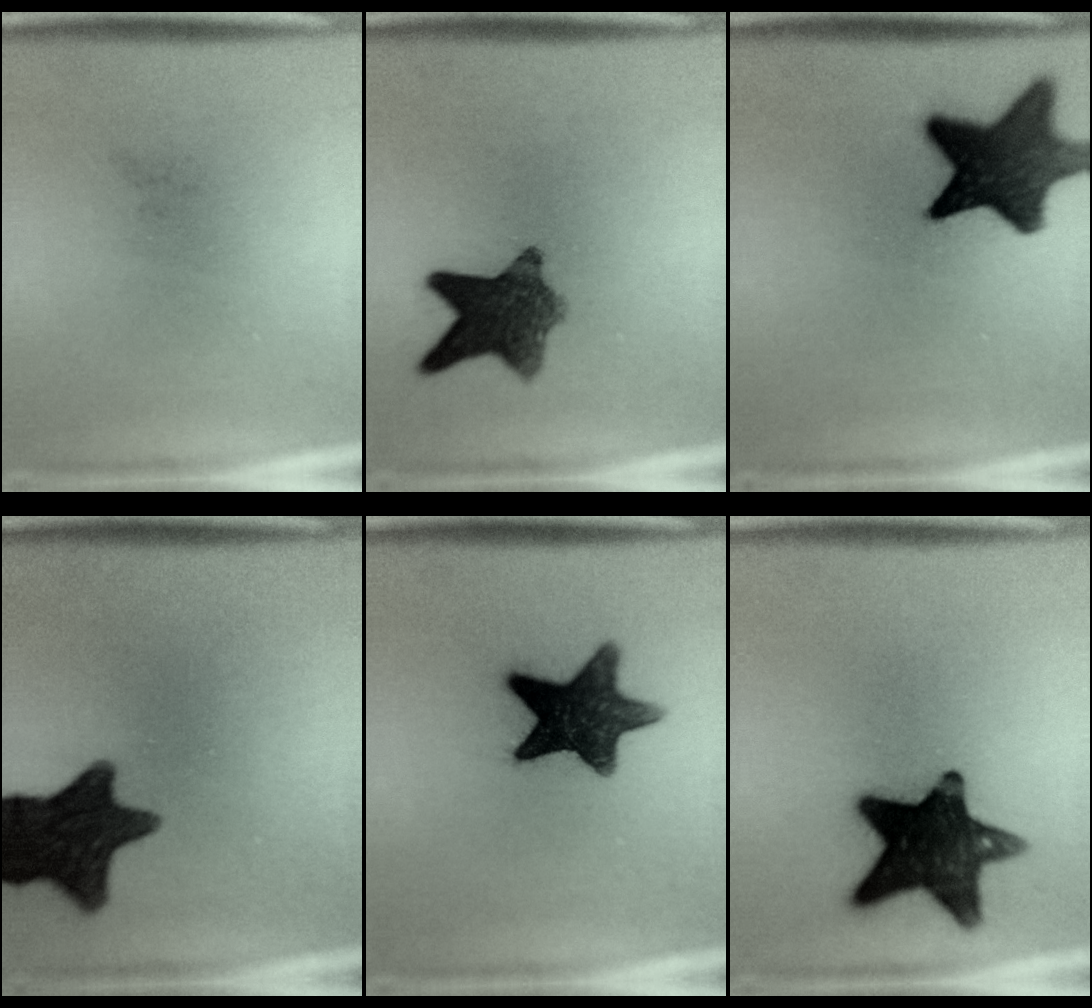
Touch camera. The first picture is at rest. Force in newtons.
{"total": 9.0}
{"total": 13.6}
{"total": 14.8}
{"total": 12.7}
{"total": 15.8}